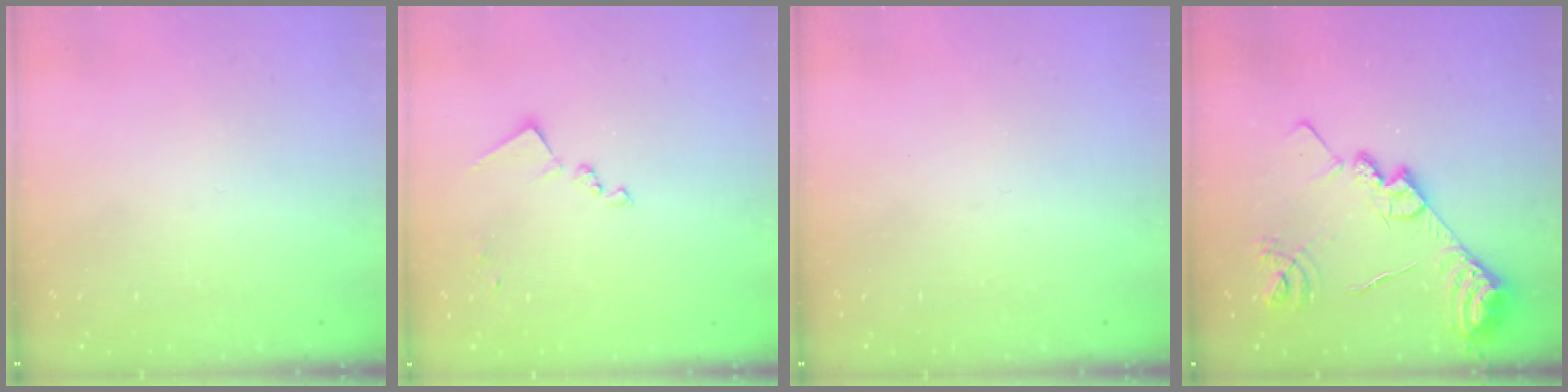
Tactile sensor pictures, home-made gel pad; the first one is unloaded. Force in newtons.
{"total": 9.9, "press": 9.8, "slide": 0.7}
{"total": 0.0}
{"total": 17.0, "press": 16.9, "slide": 1.6}